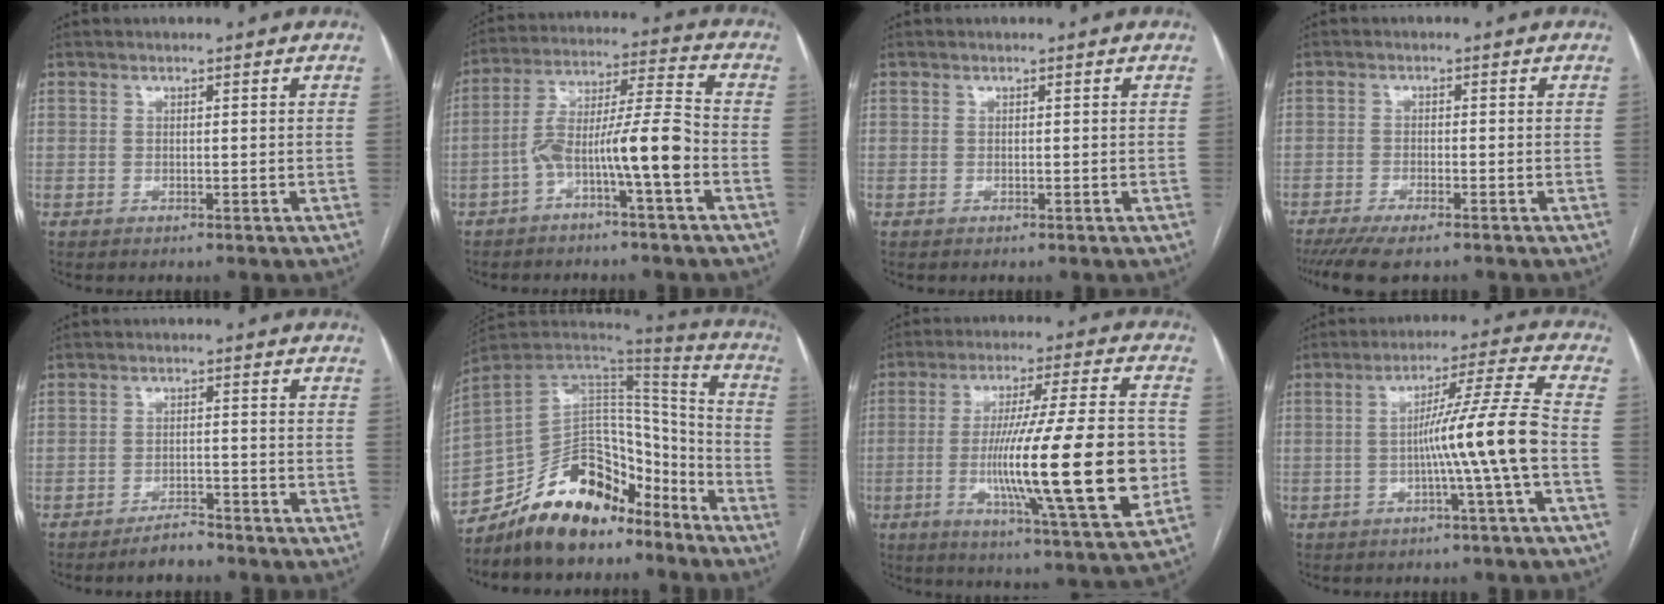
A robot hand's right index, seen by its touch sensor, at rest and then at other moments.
{"total": 11.1, "force": [-4.4, 0.4, 10.2], "torque": [-0.185, 0.031, -0.076]}
{"total": 0.0}
{"total": 5.7, "force": [-4.3, 1.1, 3.5], "torque": [-0.056, -0.011, -0.069]}
{"total": 3.3, "force": [-3.0, 0.8, 1.1], "torque": [-0.018, -0.001, -0.048]}
{"total": 17.9, "force": [-13.6, 8.2, 8.1], "torque": [-0.129, 0.055, -0.232]}
{"total": 22.2, "force": [-3.4, 1.1, 21.9], "torque": [-0.338, -0.011, -0.056]}
{"total": 10.1, "force": [-2.2, -2.2, 9.6], "torque": [-0.156, 0.013, -0.036]}